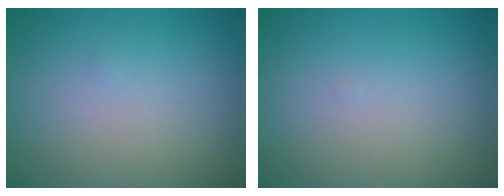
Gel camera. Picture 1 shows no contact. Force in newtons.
{"total": 0.0}